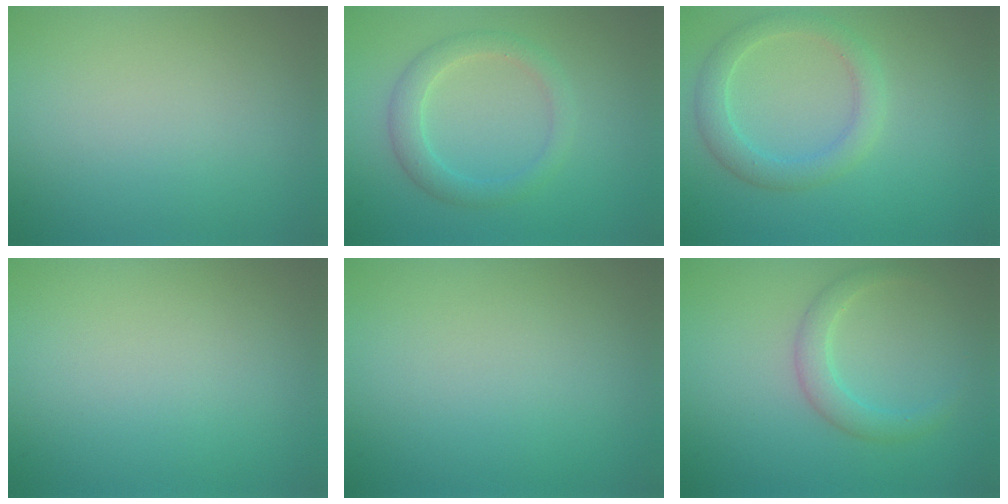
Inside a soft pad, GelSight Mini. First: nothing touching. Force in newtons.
{"total": 2.6, "press": 2.6, "slide": 0.1}
{"total": 2.9, "press": 2.9, "slide": 0.2}
{"total": 0.0}
{"total": 0.0}
{"total": 2.3, "press": 2.2, "slide": 0.3}